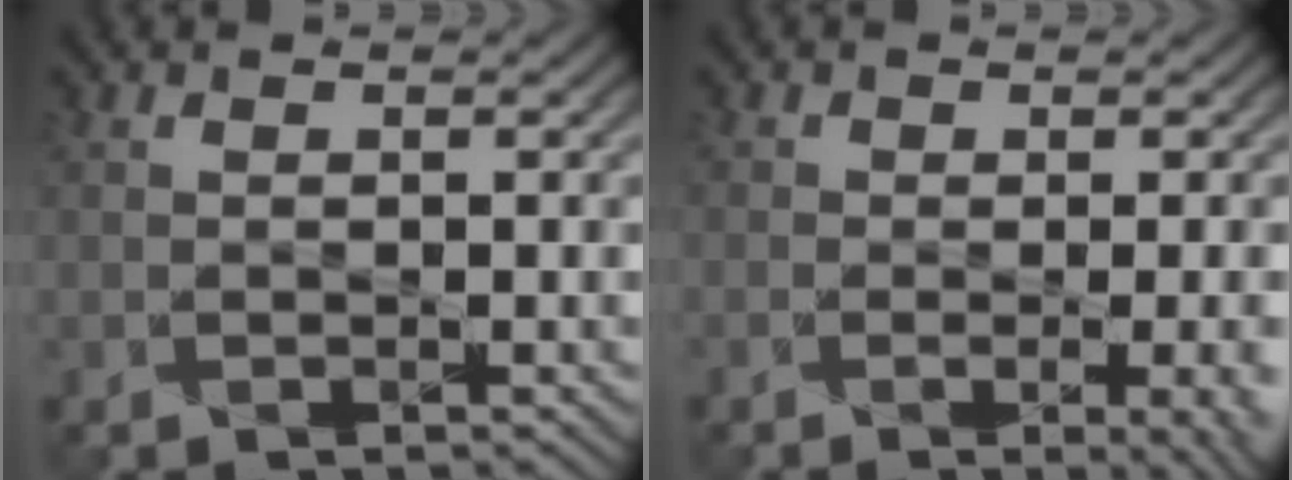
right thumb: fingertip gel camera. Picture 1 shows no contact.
{"total": 6.6, "force": [-2.1, 2.9, 5.6], "torque": [-0.046, -0.004, -0.017]}